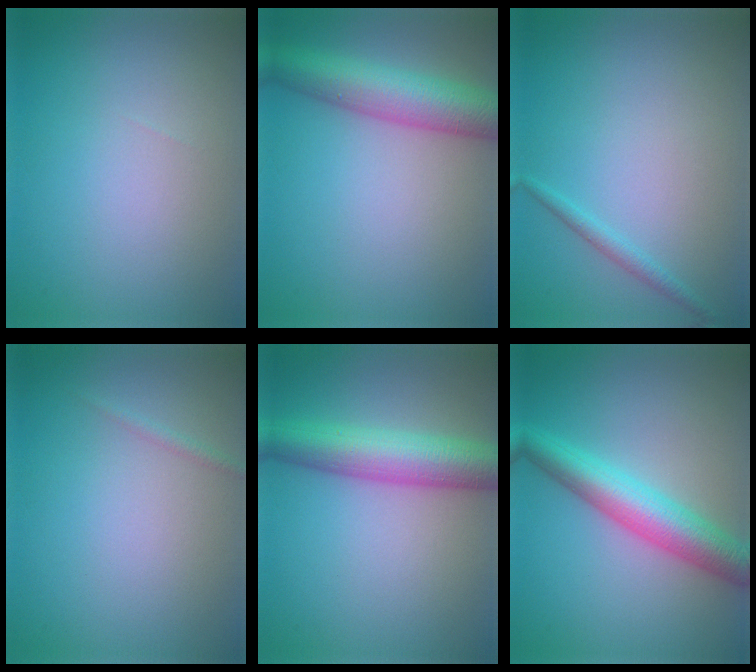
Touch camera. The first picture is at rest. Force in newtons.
{"total": 6.6, "press": 6.6, "slide": 0.3}
{"total": 1.1, "press": 1.1, "slide": 0.1}
{"total": 0.6, "press": 0.6, "slide": 0.1}
{"total": 6.5, "press": 6.5, "slide": 0.4}
{"total": 5.8, "press": 5.8, "slide": 0.1}